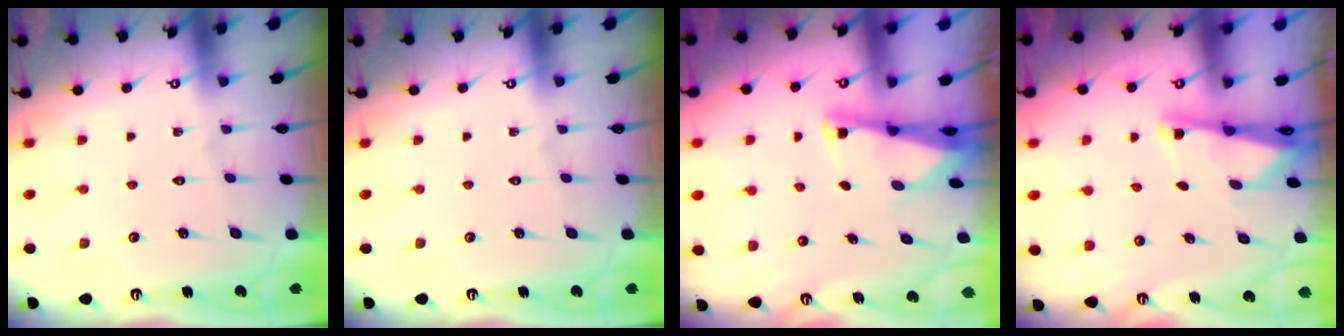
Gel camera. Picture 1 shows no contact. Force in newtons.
{"total": 0.0}
{"total": 2.6, "press": 2.6, "slide": 0.3}
{"total": 1.8, "press": 1.7, "slide": 0.4}